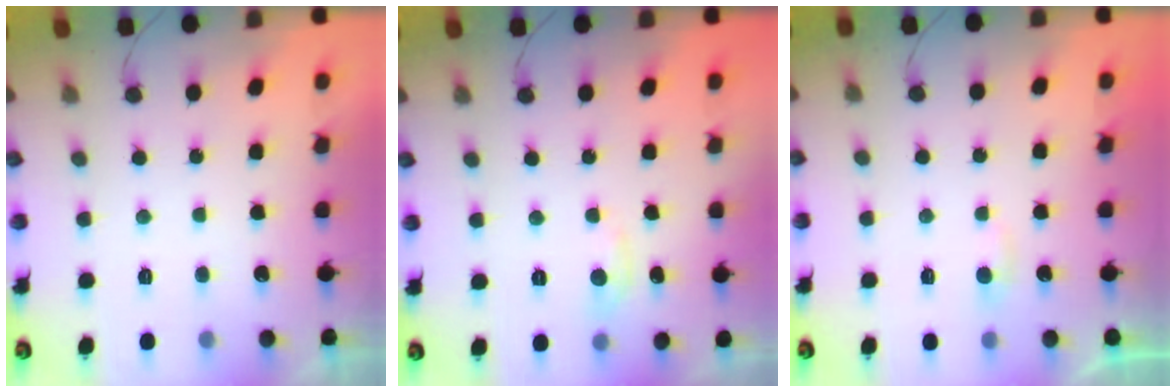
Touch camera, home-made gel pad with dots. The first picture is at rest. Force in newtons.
{"total": 3.5, "press": 3.5, "slide": 0.5}
{"total": 2.3, "press": 2.3, "slide": 0.2}